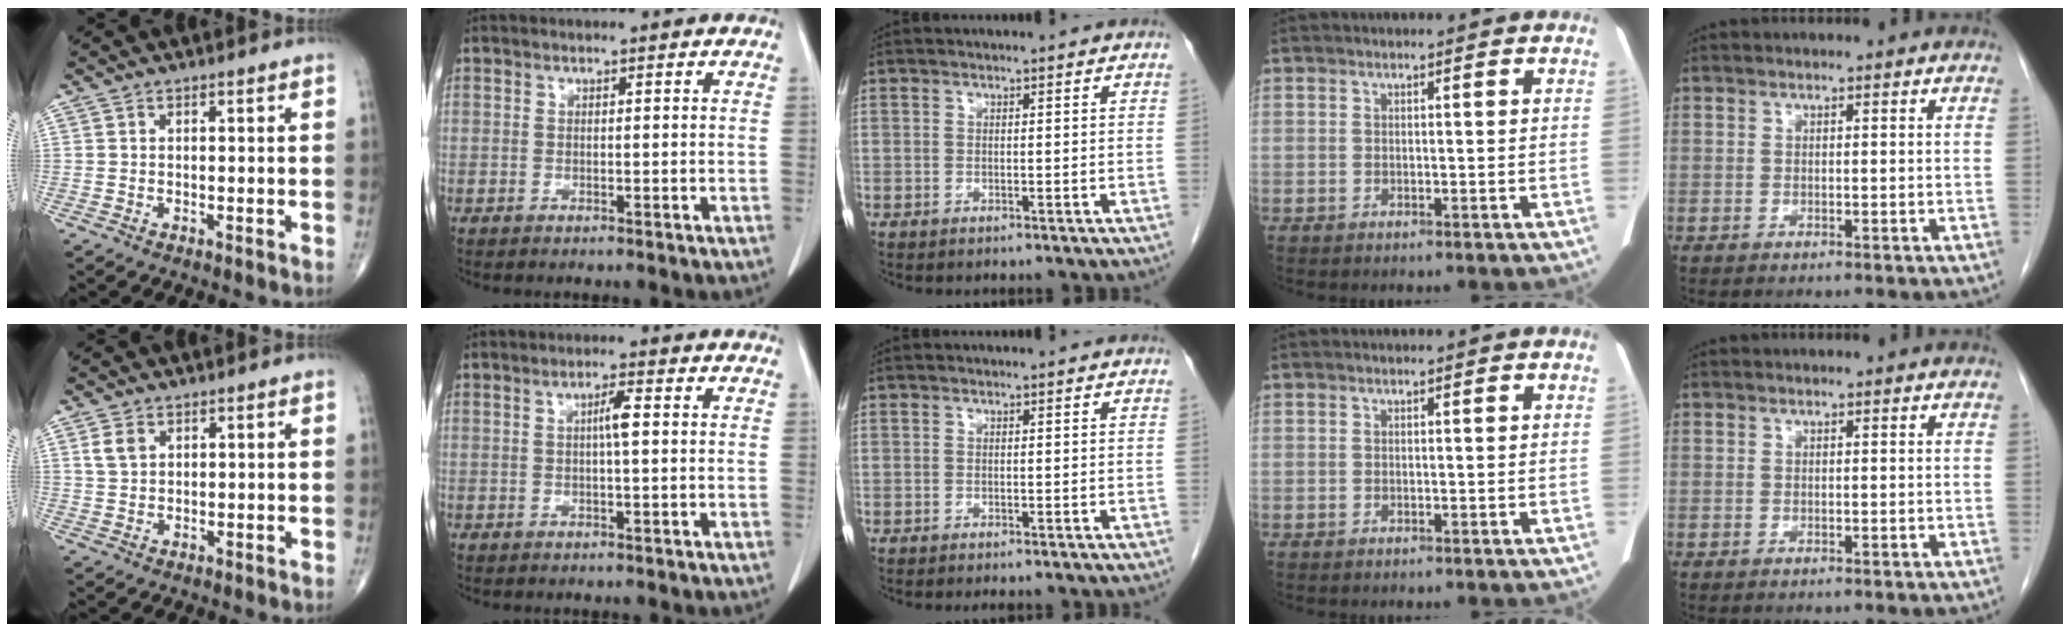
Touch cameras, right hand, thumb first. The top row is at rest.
{"thumb": {"total": 3.0, "force": [1.3, 2.0, 1.8], "torque": [-0.033, 0.001, 0.029]}, "index": {"total": 2.7, "force": [0.3, 0.1, 2.6], "torque": [-0.048, 0.002, 0.004]}, "middle": {"total": 0.7, "force": [-0.7, 0.1, 0.3], "torque": [-0.006, -0.002, -0.009]}}